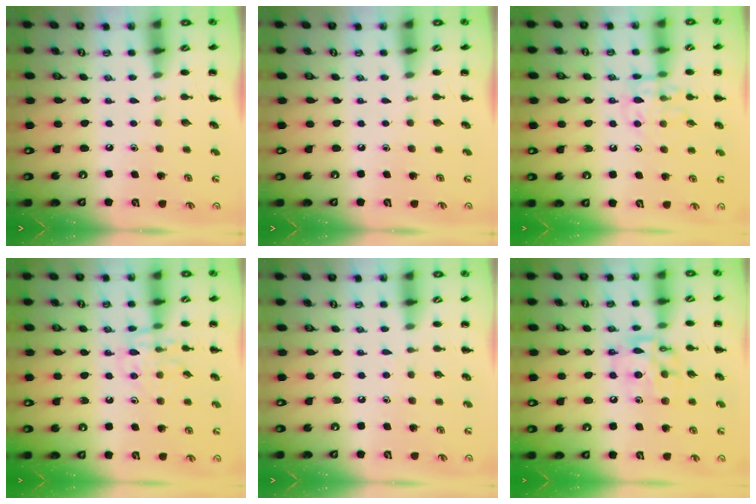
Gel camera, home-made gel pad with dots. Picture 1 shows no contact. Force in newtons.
{"total": 0.0}
{"total": 11.0, "press": 10.9, "slide": 1.4}
{"total": 10.7, "press": 10.7, "slide": 0.6}
{"total": 2.8, "press": 2.6, "slide": 1.0}
{"total": 12.9, "press": 12.7, "slide": 2.1}